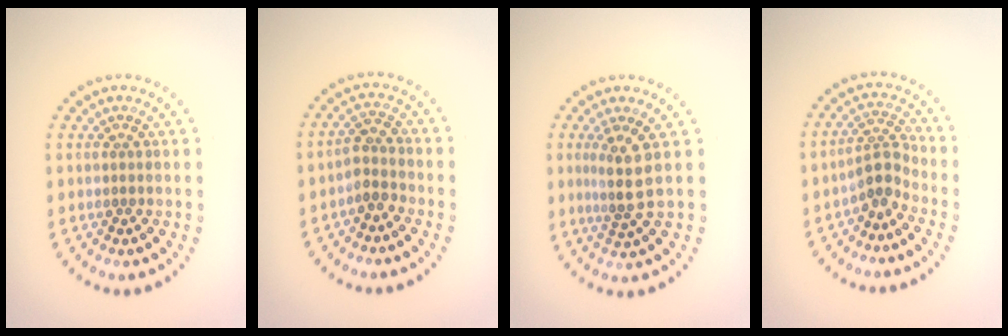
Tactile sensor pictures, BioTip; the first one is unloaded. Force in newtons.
{"total": 2.1, "press": 1.6, "slide": 1.3}
{"total": 3.0, "press": 2.2, "slide": 2.0}
{"total": 2.5, "press": 1.8, "slide": 1.8}